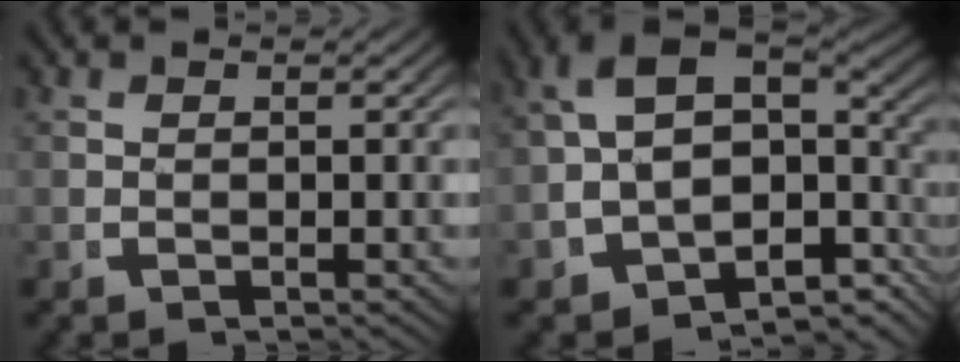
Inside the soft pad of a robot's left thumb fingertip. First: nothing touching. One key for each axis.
{"total": 12.1, "fx": -1.1, "fy": 8.7, "fz": 8.3, "tx": -0.151, "ty": -0.024, "tz": -0.023}